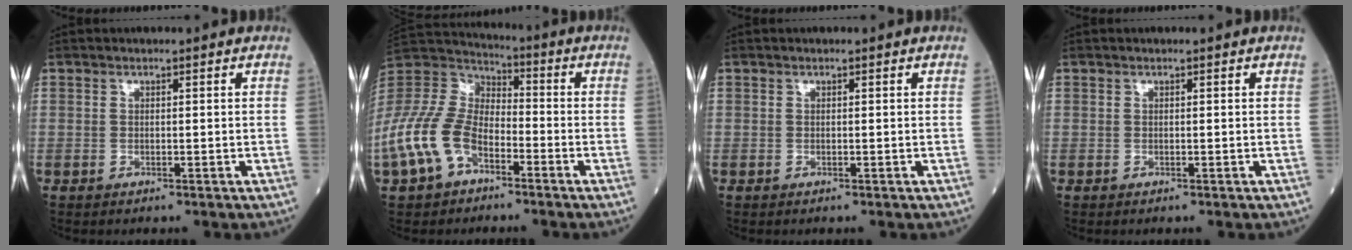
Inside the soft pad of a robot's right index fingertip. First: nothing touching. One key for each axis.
{"total": 14.6, "fx": -6.8, "fy": 8.5, "fz": 9.8, "tx": -0.236, "ty": 0.013, "tz": -0.137}
{"total": 0.0}
{"total": 0.0}